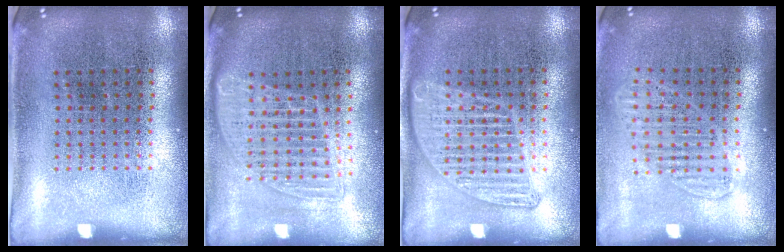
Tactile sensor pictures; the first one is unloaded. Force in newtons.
{"total": 1.5, "press": 1.3, "slide": 0.6}
{"total": 1.3, "press": 1.3, "slide": 0.2}
{"total": 1.4, "press": 1.3, "slide": 0.6}